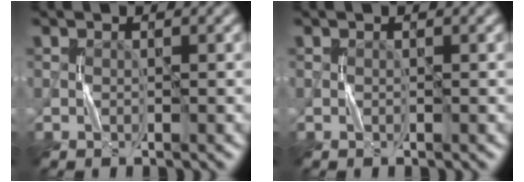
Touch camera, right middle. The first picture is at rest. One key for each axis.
{"total": 0.0}